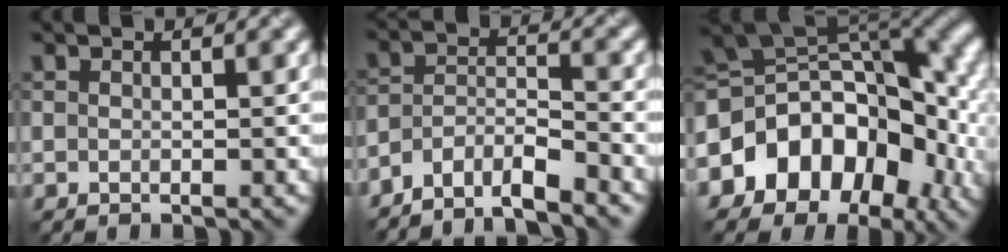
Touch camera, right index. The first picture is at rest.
{"total": 5.6, "force": [-5.0, 1.3, 2.2], "torque": [-0.037, -0.002, -0.092]}
{"total": 12.9, "force": [-2.9, 9.0, 8.7], "torque": [-0.137, 0.025, -0.064]}